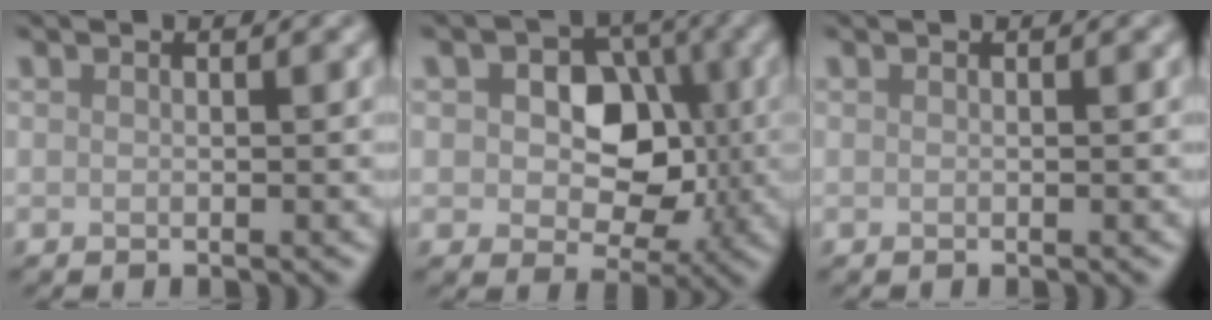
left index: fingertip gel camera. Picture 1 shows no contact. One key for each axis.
{"total": 7.1, "fx": 0.6, "fy": 5.1, "fz": 4.9, "tx": -0.060, "ty": 0.001, "tz": -0.004}
{"total": 0.0}